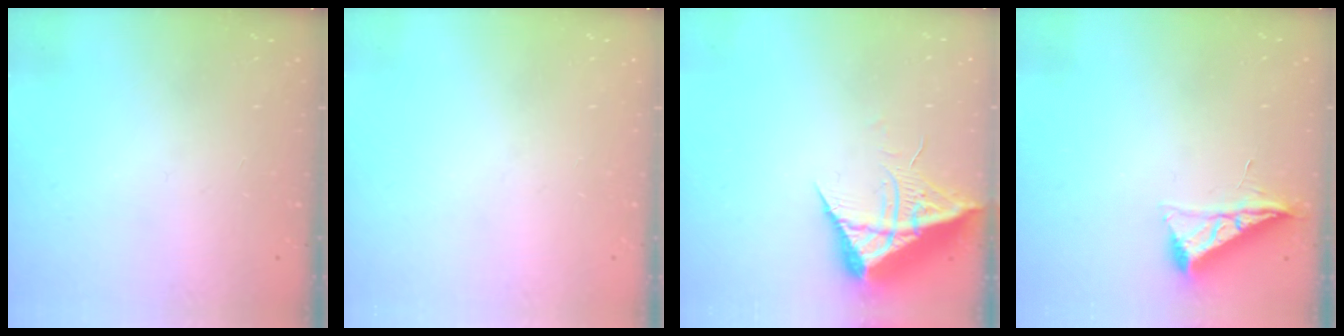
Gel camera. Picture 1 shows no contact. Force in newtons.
{"total": 0.0}
{"total": 13.1, "press": 13.1, "slide": 0.9}
{"total": 6.8, "press": 6.8, "slide": 0.9}